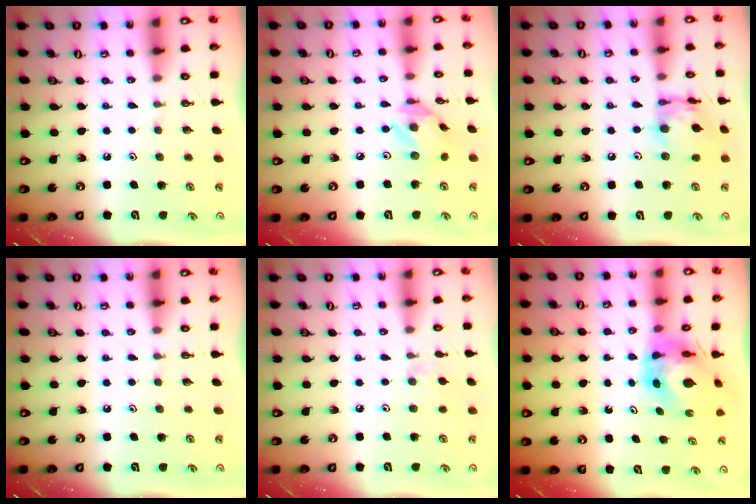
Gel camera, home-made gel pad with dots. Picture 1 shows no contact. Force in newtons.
{"total": 9.0, "press": 9.0, "slide": 0.7}
{"total": 13.1, "press": 13.0, "slide": 1.0}
{"total": 0.0}
{"total": 2.0, "press": 1.9, "slide": 0.5}
{"total": 8.5, "press": 8.5, "slide": 0.7}